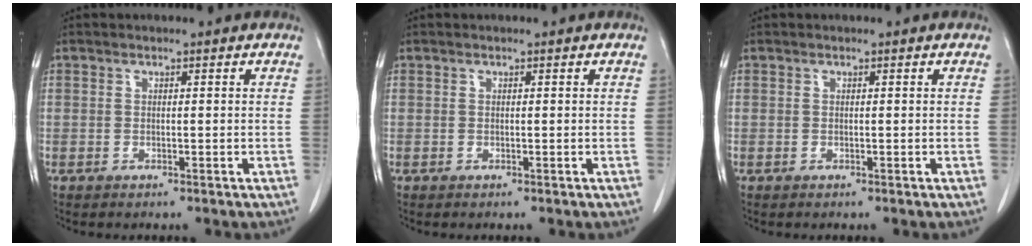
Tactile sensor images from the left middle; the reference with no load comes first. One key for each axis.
{"total": 0.0}
{"total": 0.0}